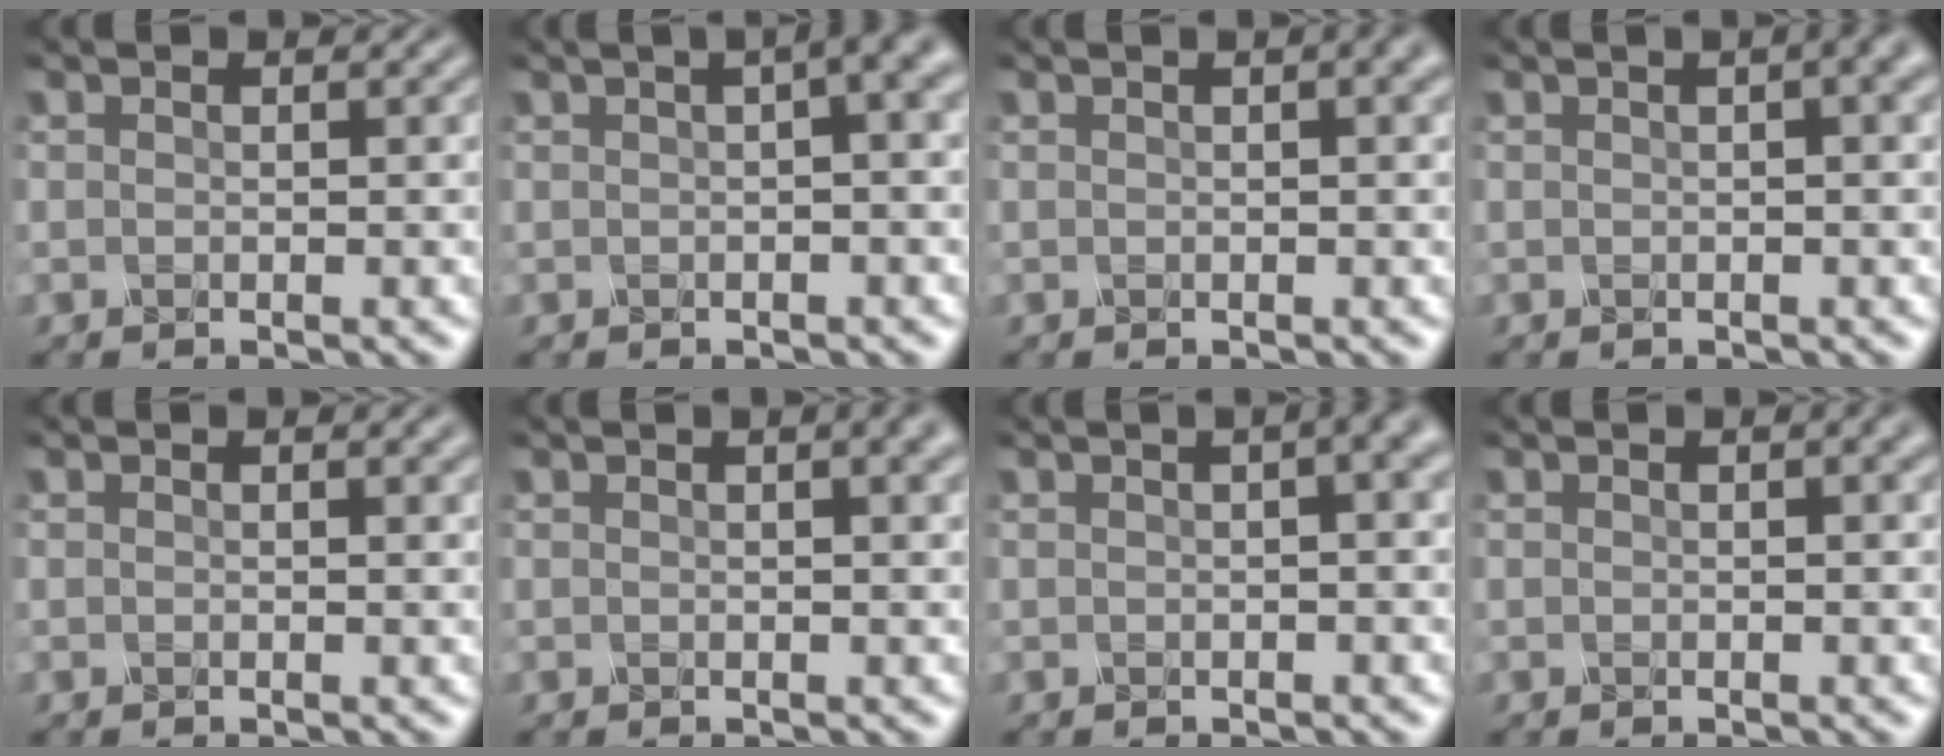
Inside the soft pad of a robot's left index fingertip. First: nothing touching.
{"total": 6.1, "force": [1.8, 2.3, 5.3], "torque": [-0.037, 0.028, 0.008]}
{"total": 3.4, "force": [1.2, 1.3, 2.9], "torque": [-0.024, 0.010, 0.011]}
{"total": 6.5, "force": [2.3, 3.1, 5.2], "torque": [-0.028, 0.039, -0.001]}
{"total": 1.2, "force": [0.7, 0.3, 0.9], "torque": [-0.007, 0.005, 0.010]}
{"total": 4.2, "force": [1.8, 1.7, 3.4], "torque": [-0.023, 0.012, 0.007]}
{"total": 8.1, "force": [2.7, 3.8, 6.6], "torque": [-0.032, 0.047, 0.003]}
{"total": 1.8, "force": [0.7, 0.4, 1.6], "torque": [-0.017, 0.008, 0.009]}